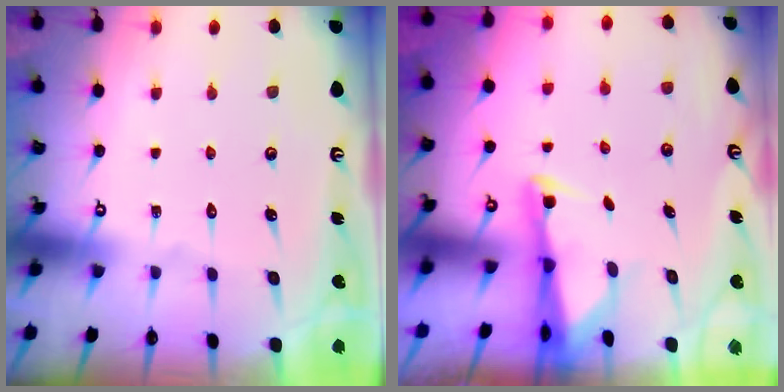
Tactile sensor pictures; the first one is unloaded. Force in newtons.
{"total": 2.5, "press": 2.5, "slide": 0.5}